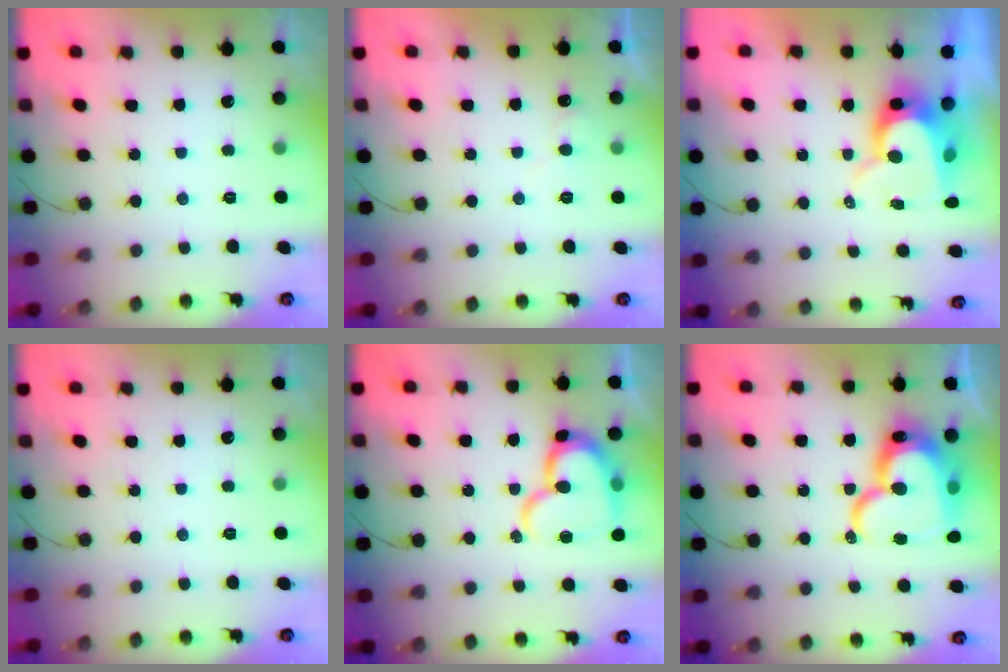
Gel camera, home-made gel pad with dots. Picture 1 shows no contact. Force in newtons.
{"total": 5.1, "press": 5.0, "slide": 0.5}
{"total": 10.5, "press": 10.4, "slide": 0.8}
{"total": 0.0}
{"total": 17.0, "press": 17.0, "slide": 1.4}
{"total": 25.1, "press": 25.0, "slide": 1.9}